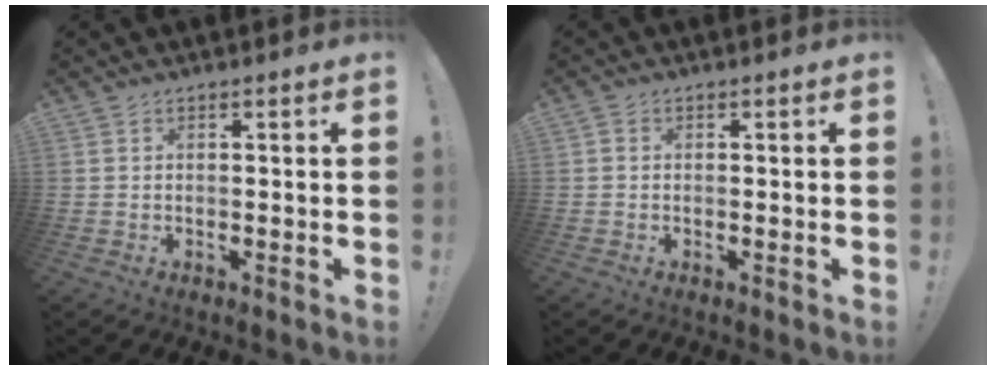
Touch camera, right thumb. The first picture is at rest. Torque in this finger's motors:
{"motor_torque": [-0.05, 0.28, 0.22, -0.14, 0.09]}